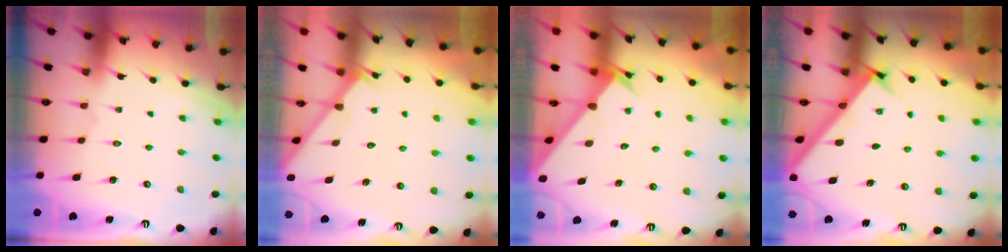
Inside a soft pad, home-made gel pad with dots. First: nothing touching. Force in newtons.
{"total": 2.0, "press": 2.0, "slide": 0.1}
{"total": 2.2, "press": 2.2, "slide": 0.2}
{"total": 2.5, "press": 2.5, "slide": 0.3}